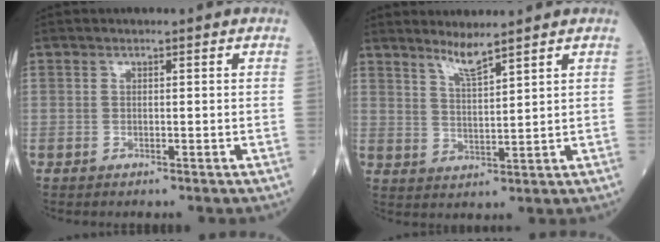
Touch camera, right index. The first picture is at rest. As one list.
[{"total": 3.9, "force": [3.3, -0.5, 2.0], "torque": [-0.041, -0.015, 0.068]}]